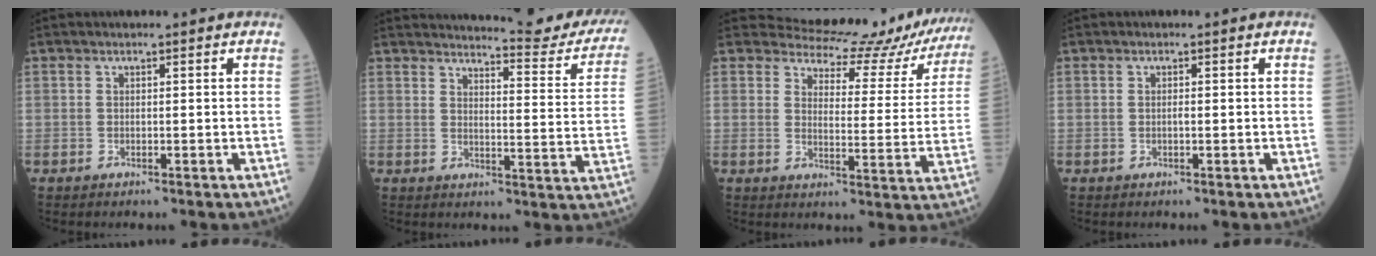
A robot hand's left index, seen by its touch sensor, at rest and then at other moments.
{"total": 16.3, "force": [15.7, 0.4, 4.4], "torque": [-0.053, -0.095, 0.173]}
{"total": 16.6, "force": [15.7, 4.9, 2.4], "torque": [0.000, -0.060, 0.158]}
{"total": 0.6, "force": [-0.1, 0.1, 0.6], "torque": [-0.013, 0.001, 0.002]}